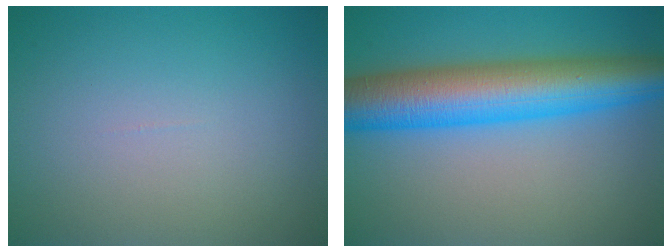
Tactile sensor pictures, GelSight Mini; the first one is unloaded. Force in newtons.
{"total": 10.1, "press": 10.1, "slide": 0.1}